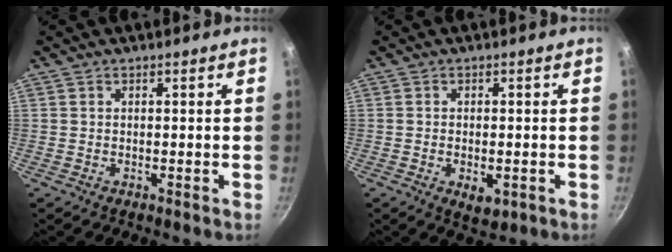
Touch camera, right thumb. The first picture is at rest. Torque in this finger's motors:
{"motor_torque": [-0.08, 0.00, 0.09, 0.59, -0.03]}